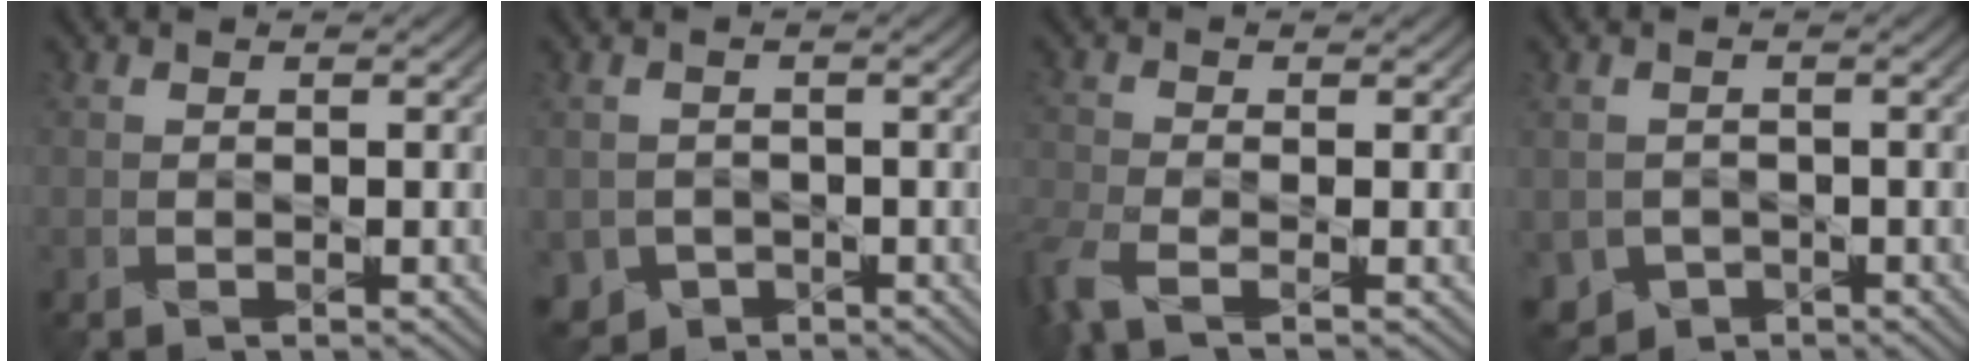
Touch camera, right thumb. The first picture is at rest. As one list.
[{"total": 2.8, "force": [-1.4, 2.4, 0.5], "torque": [-0.019, -0.014, -0.028]}, {"total": 4.5, "force": [-2.8, 1.5, 3.3], "torque": [-0.084, -0.012, -0.068]}, {"total": 3.2, "force": [-1.5, 2.7, 0.7], "torque": [-0.026, -0.015, -0.030]}]